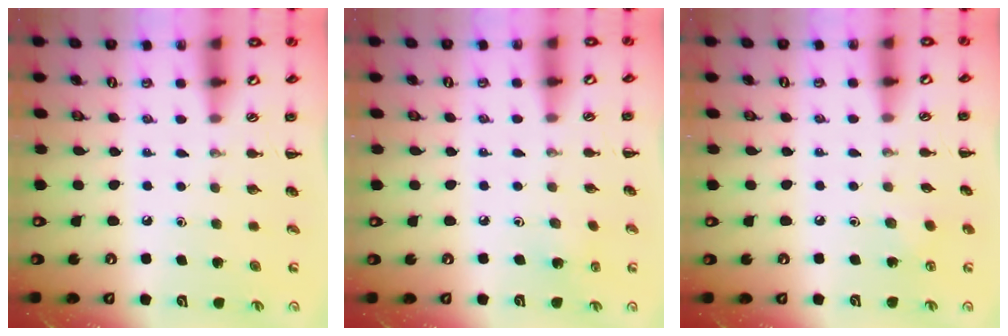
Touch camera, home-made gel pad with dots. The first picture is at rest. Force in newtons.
{"total": 1.9, "press": 1.9, "slide": 0.4}
{"total": 2.4, "press": 2.3, "slide": 0.8}